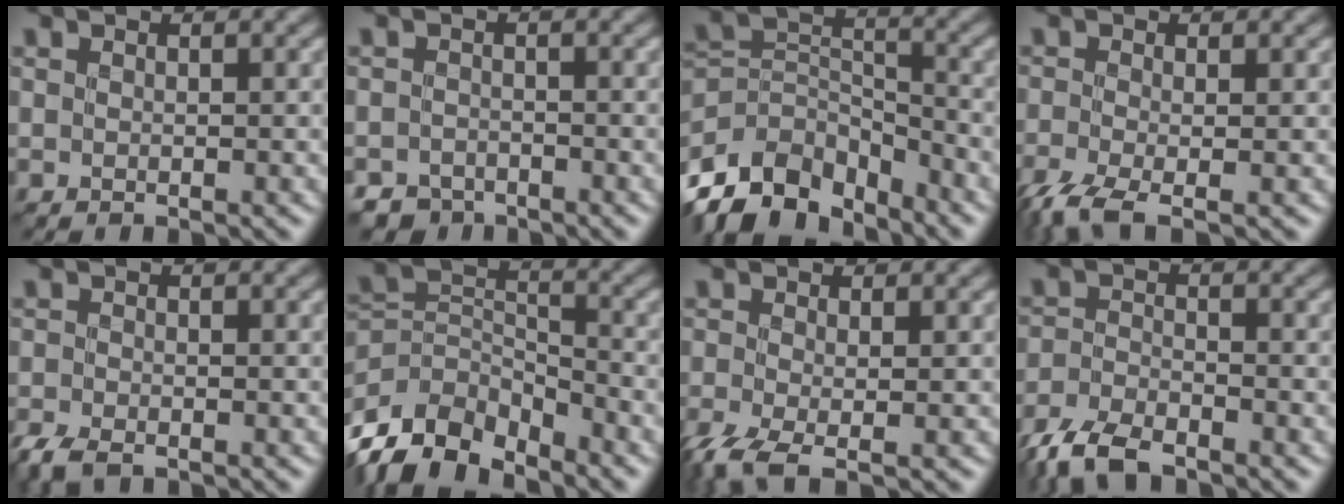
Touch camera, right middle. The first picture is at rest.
{"total": 3.0, "force": [-2.7, 1.4, 0.2], "torque": [0.007, -0.001, -0.047]}
{"total": 9.8, "force": [-7.3, 4.8, 4.3], "torque": [-0.081, 0.002, -0.148]}
{"total": 4.5, "force": [-2.9, 1.3, 3.3], "torque": [-0.075, -0.016, -0.064]}
{"total": 3.1, "force": [-2.4, 1.1, 1.6], "torque": [-0.034, -0.012, -0.055]}
{"total": 10.0, "force": [-7.5, 4.5, 4.8], "torque": [-0.104, -0.010, -0.145]}
{"total": 4.5, "force": [-2.4, 1.5, 3.6], "torque": [-0.085, -0.015, -0.054]}
{"total": 5.1, "force": [-4.2, 1.6, 2.4], "torque": [-0.047, -0.009, -0.089]}